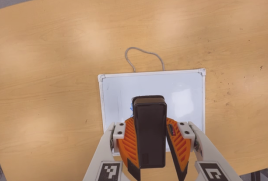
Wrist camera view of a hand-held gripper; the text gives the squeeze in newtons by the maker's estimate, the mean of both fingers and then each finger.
{"total": 10.1, "left": 10.0, "right": 10.1}